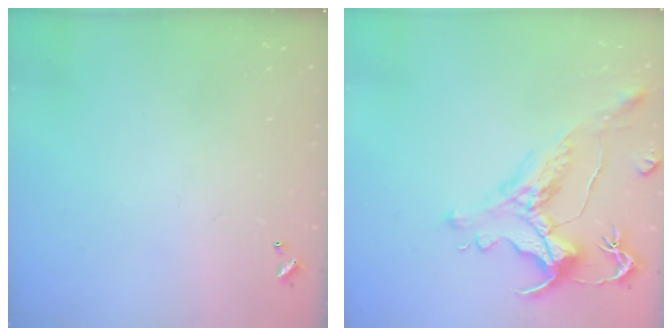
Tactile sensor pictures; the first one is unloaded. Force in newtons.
{"total": 1.3, "press": 0.1, "slide": 1.3}